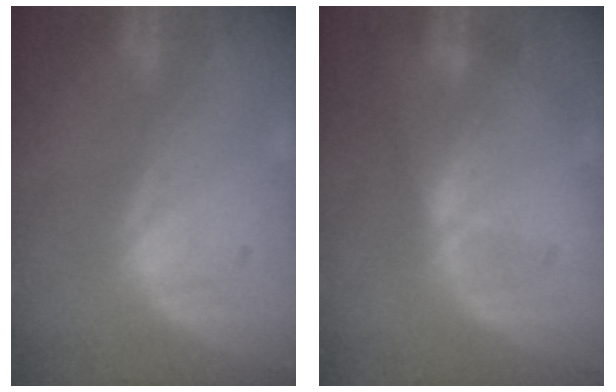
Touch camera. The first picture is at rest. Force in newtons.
{"total": 1.8, "press": 1.5, "slide": 1.0}